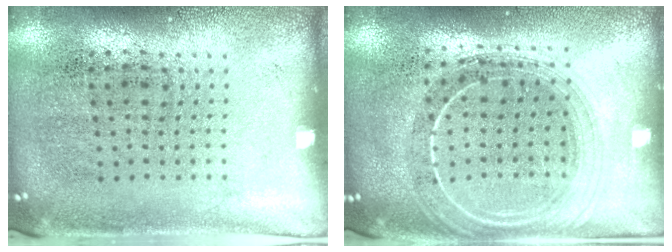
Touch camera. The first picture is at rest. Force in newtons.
{"total": 2.0, "press": 1.7, "slide": 0.9}